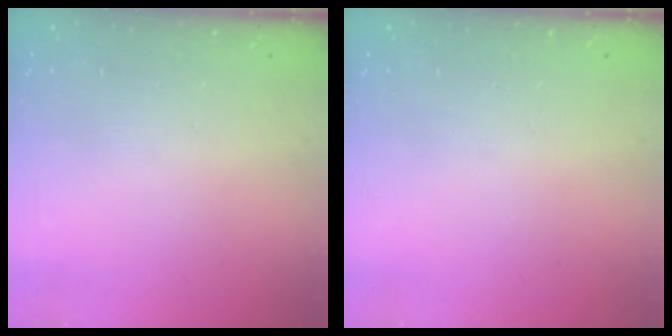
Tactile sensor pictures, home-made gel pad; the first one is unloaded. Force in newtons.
{"total": 0.0}